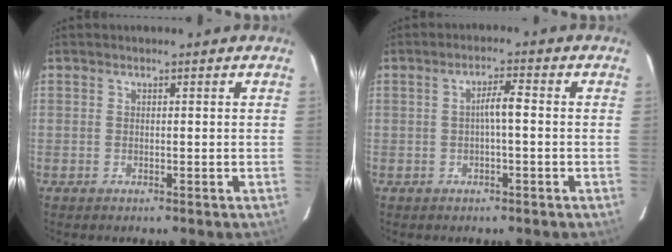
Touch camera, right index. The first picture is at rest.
{"total": 3.0, "force": [-0.2, 0.3, 3.0], "torque": [-0.050, 0.006, -0.004]}